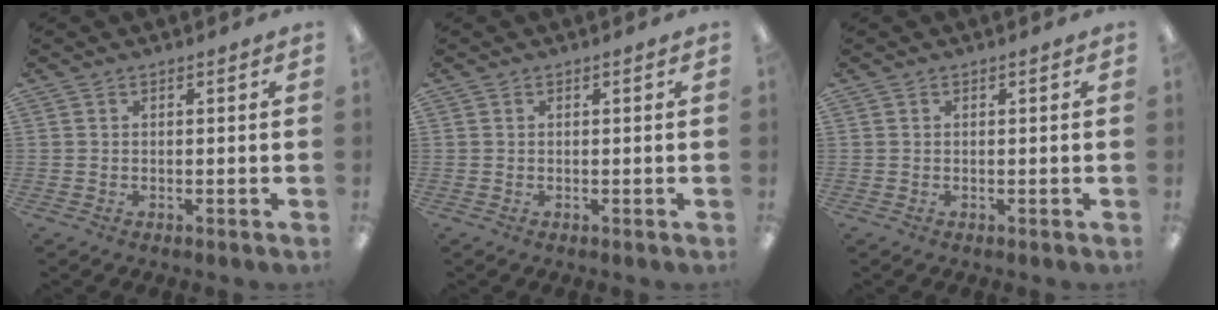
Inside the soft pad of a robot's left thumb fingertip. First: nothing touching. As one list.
[{"total": 0.0}, {"total": 0.0}]